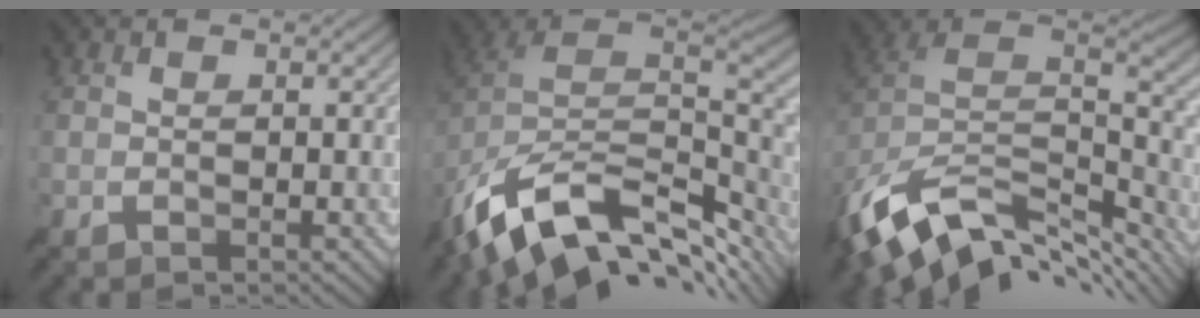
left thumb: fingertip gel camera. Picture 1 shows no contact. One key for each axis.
{"total": 15.2, "fx": -5.9, "fy": 9.5, "fz": 10.3, "tx": -0.234, "ty": -0.040, "tz": -0.085}
{"total": 13.2, "fx": -6.2, "fy": 7.9, "fz": 8.6, "tx": -0.199, "ty": -0.029, "tz": -0.088}